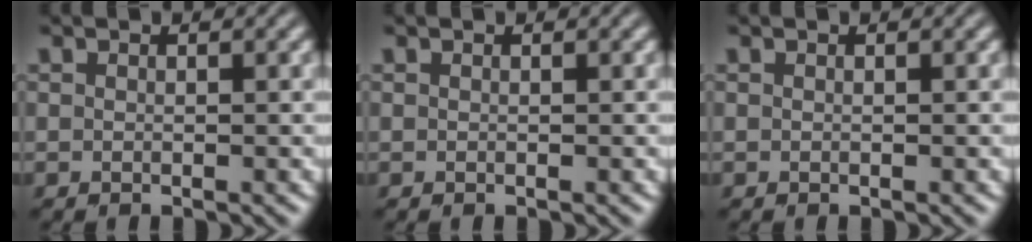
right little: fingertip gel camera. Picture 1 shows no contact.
{"total": 0.0}
{"total": 0.0}